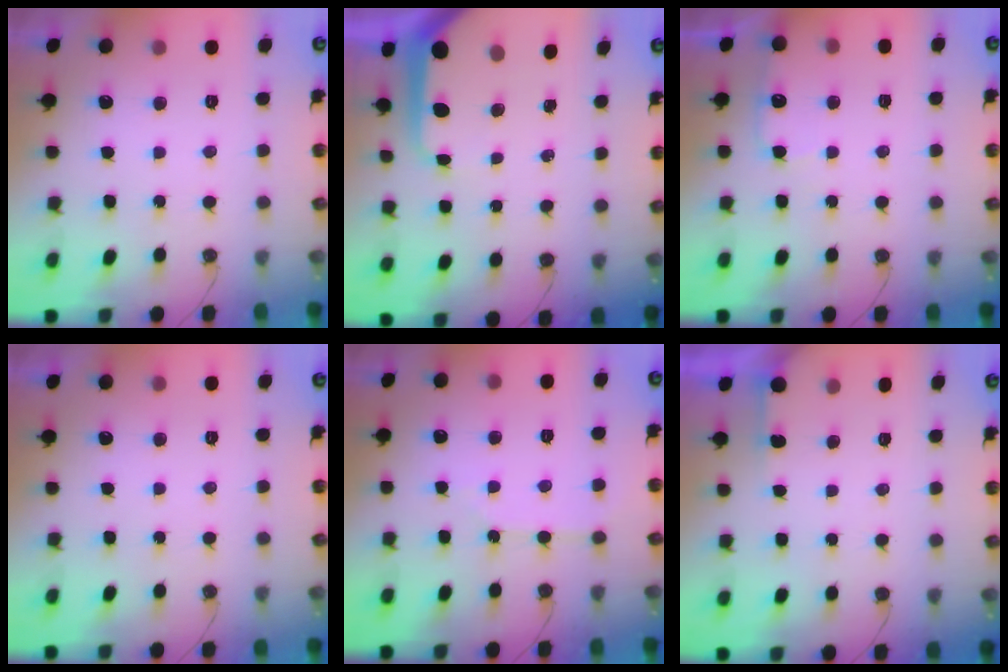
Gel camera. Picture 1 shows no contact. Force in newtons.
{"total": 10.3, "press": 10.2, "slide": 1.2}
{"total": 7.1, "press": 7.1, "slide": 0.8}
{"total": 0.0}
{"total": 3.1, "press": 3.1, "slide": 0.4}
{"total": 2.7, "press": 2.7, "slide": 0.3}